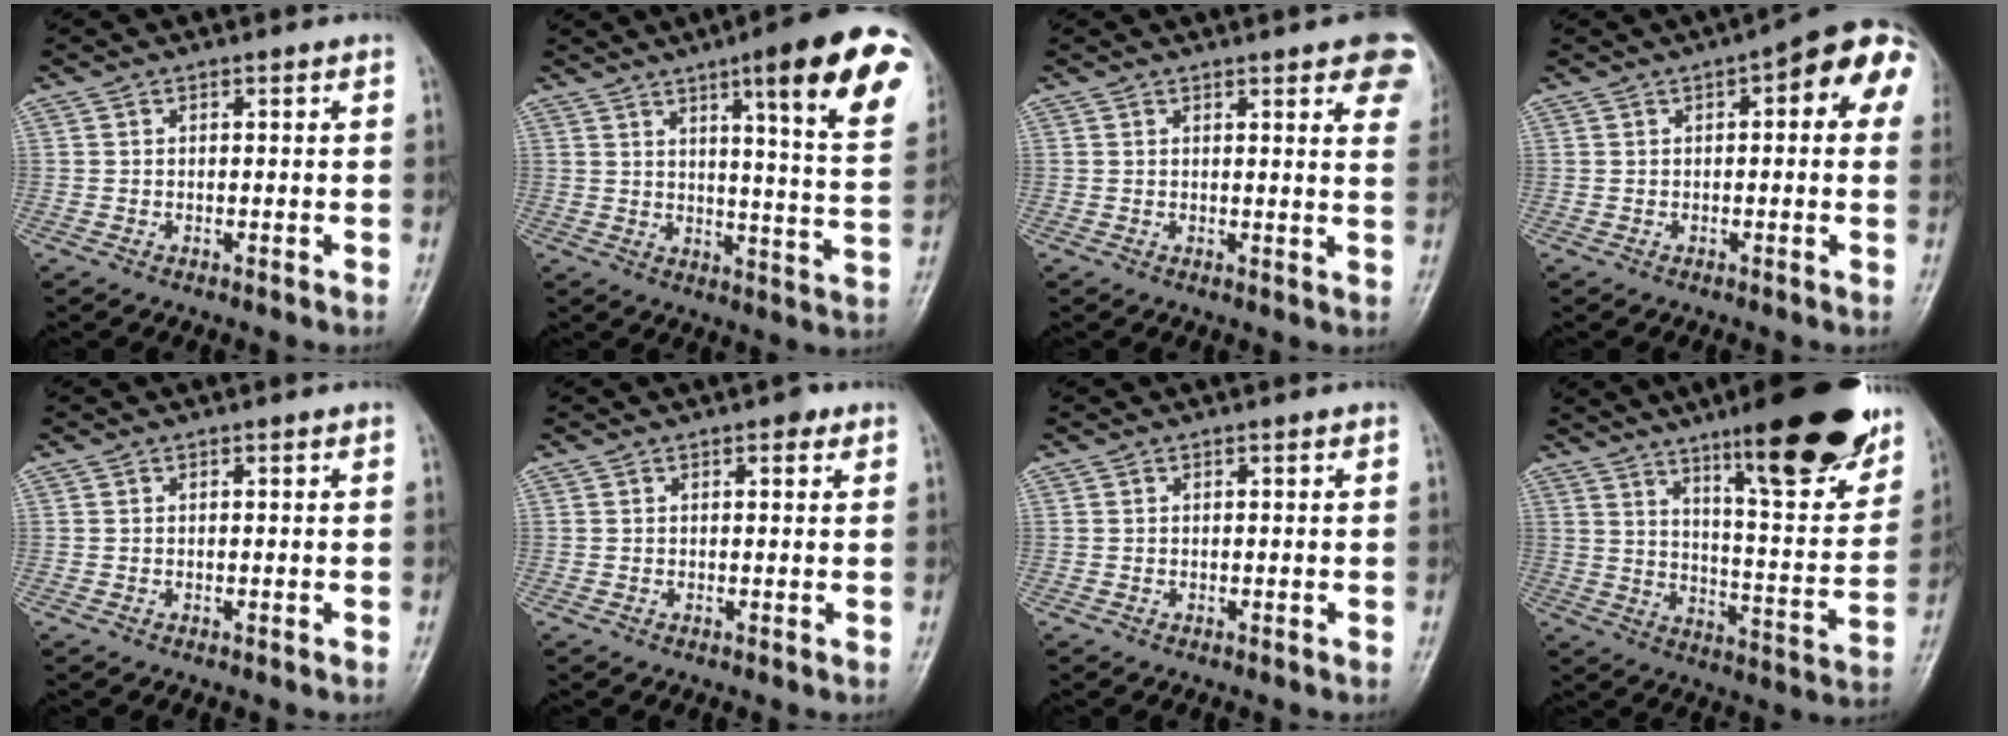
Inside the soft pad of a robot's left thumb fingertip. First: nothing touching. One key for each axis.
{"total": 21.0, "fx": 10.5, "fy": 3.4, "fz": 17.8, "tx": -0.208, "ty": -0.039, "tz": 0.134}
{"total": 11.8, "fx": 6.8, "fy": 3.0, "fz": 9.2, "tx": -0.090, "ty": -0.020, "tz": 0.066}
{"total": 11.9, "fx": 3.6, "fy": 4.3, "fz": 10.5, "tx": -0.099, "ty": 0.019, "tz": 0.029}
{"total": 0.0}
{"total": 1.7, "fx": 0.9, "fy": 0.9, "fz": 1.1, "tx": -0.008, "ty": -0.002, "tz": 0.010}
{"total": 0.0}
{"total": 24.4, "fx": 15.2, "fy": 5.6, "fz": 18.3, "tx": -0.222, "ty": -0.064, "tz": 0.230}